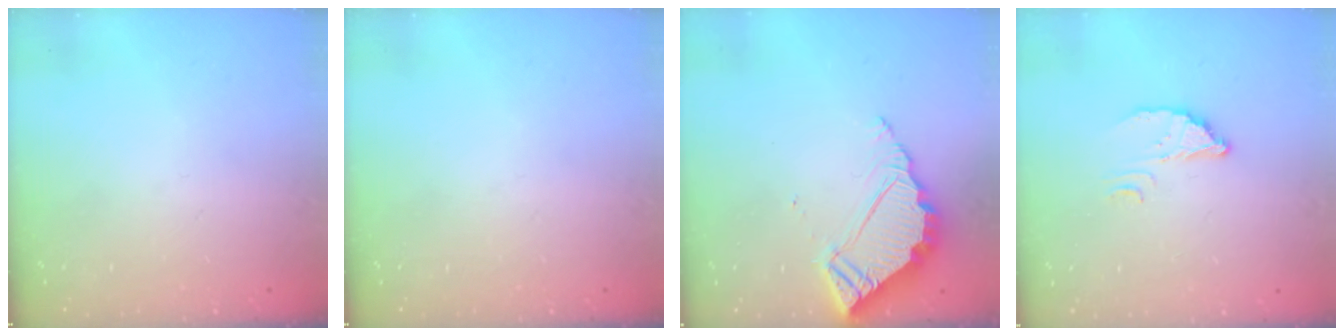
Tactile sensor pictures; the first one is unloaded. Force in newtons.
{"total": 0.0}
{"total": 6.4, "press": 6.4, "slide": 0.4}
{"total": 3.2, "press": 3.2, "slide": 0.2}